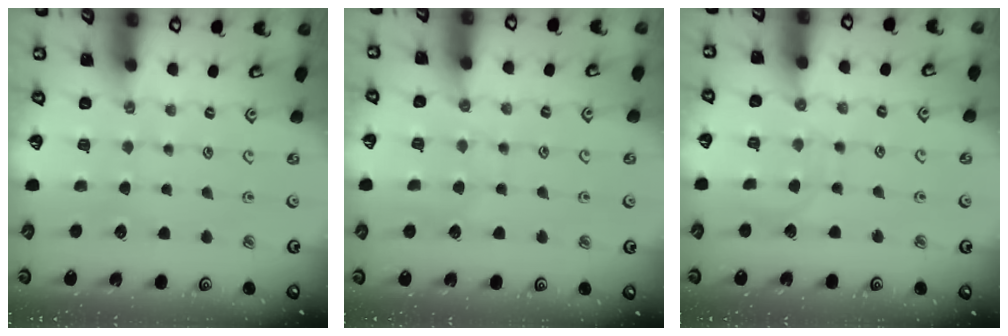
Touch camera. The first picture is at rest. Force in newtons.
{"total": 5.4, "press": 5.4, "slide": 0.5}
{"total": 6.3, "press": 6.3, "slide": 0.3}